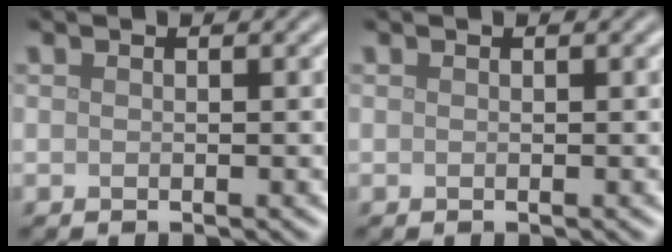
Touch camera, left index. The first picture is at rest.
{"total": 0.0}